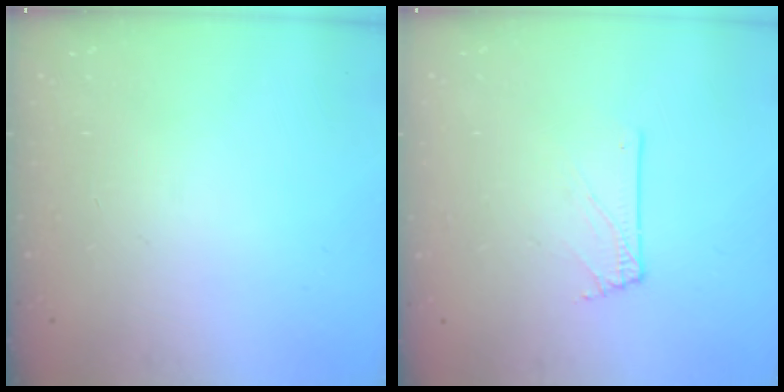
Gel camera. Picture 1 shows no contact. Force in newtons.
{"total": 1.6, "press": 1.6, "slide": 0.2}